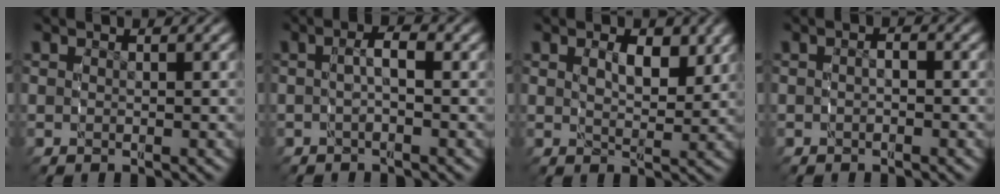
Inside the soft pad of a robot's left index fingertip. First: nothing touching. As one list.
[{"total": 2.3, "force": [-0.4, 1.0, 2.1], "torque": [-0.040, 0.003, -0.010]}, {"total": 2.8, "force": [0.8, 1.6, 2.2], "torque": [-0.034, -0.012, 0.016]}, {"total": 1.4, "force": [-0.7, 0.9, 0.7], "torque": [-0.016, -0.005, -0.014]}]